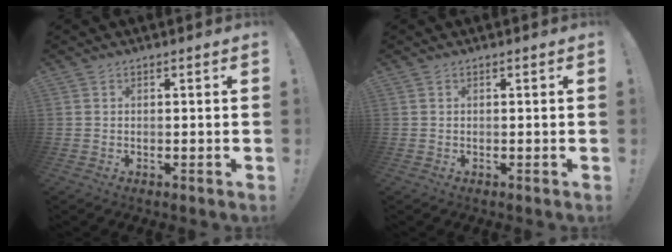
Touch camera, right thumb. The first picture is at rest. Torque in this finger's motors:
{"motor_torque": [-0.02, -0.02, -0.17, 0.14, 0.01]}